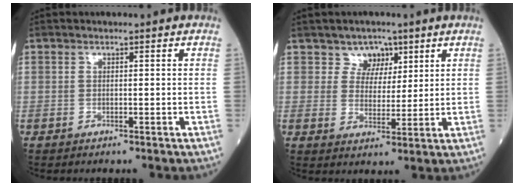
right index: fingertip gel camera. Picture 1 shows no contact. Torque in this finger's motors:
{"motor_torque": [0.17, 0.12, 0.00, 0.00]}